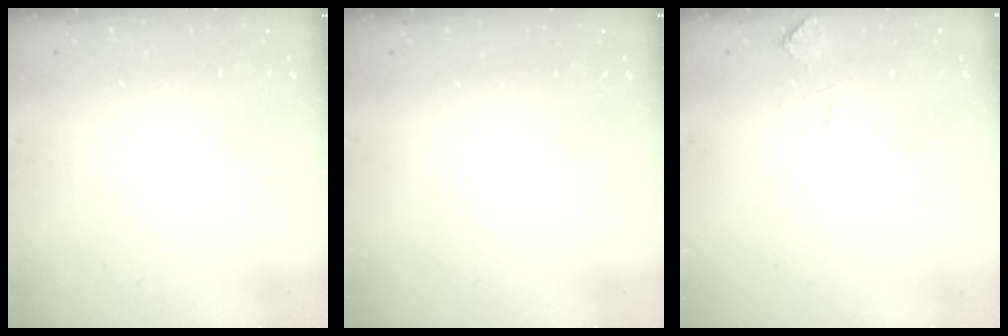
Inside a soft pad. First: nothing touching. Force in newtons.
{"total": 0.0}
{"total": 0.5, "press": 0.1, "slide": 0.5}